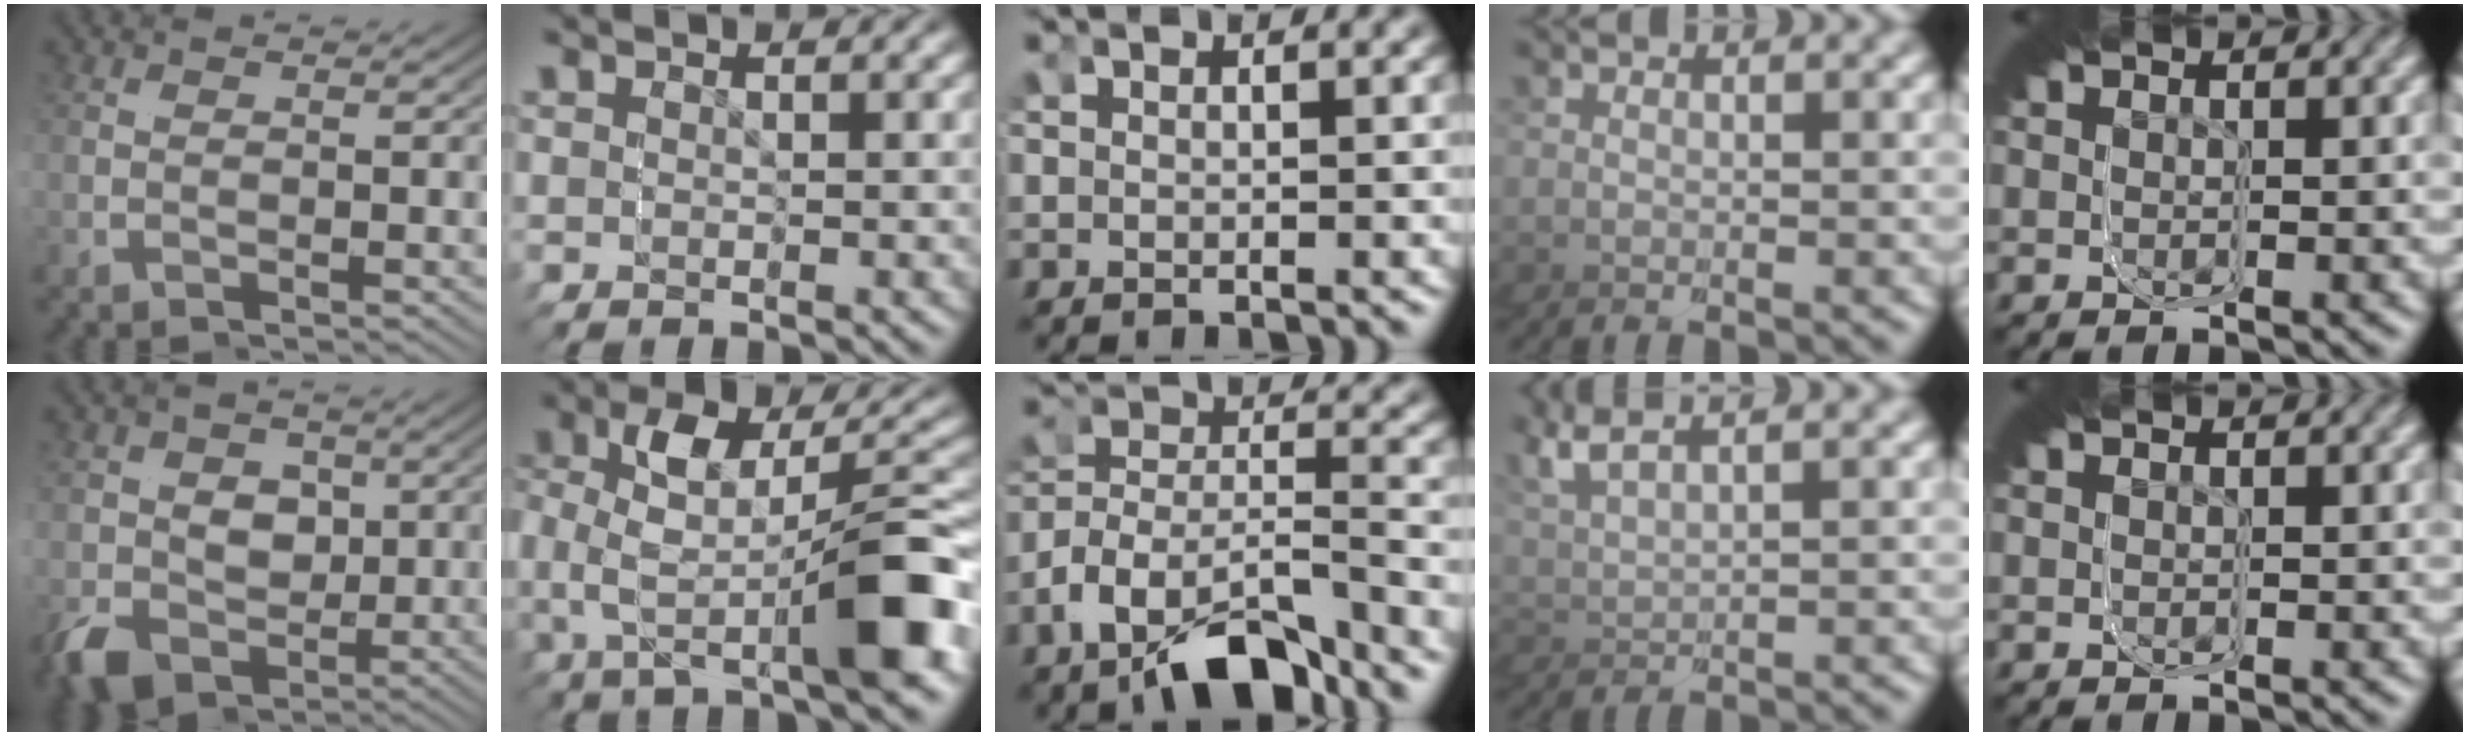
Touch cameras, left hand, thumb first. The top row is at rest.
{"thumb": {"total": 12.8, "force": [-0.1, 9.6, 8.4], "torque": [-0.127, -0.016, -0.002]}, "index": {"total": 5.1, "force": [-1.0, 2.0, 4.6], "torque": [-0.065, 0.014, -0.029]}, "middle": {"total": 7.6, "force": [-4.5, 4.7, 4.0], "torque": [-0.082, -0.013, -0.073]}, "ring": {"total": 3.2, "force": [3.0, 1.0, 0.1], "torque": [-0.075, 0.007, 0.048]}}